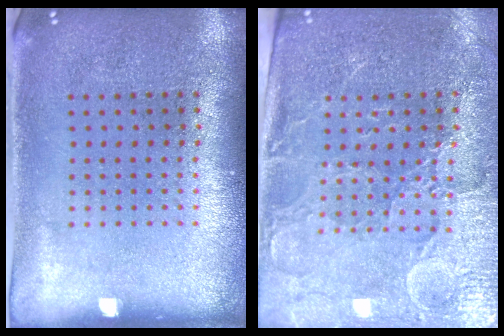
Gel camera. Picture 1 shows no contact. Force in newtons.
{"total": 3.5, "press": 3.3, "slide": 1.1}